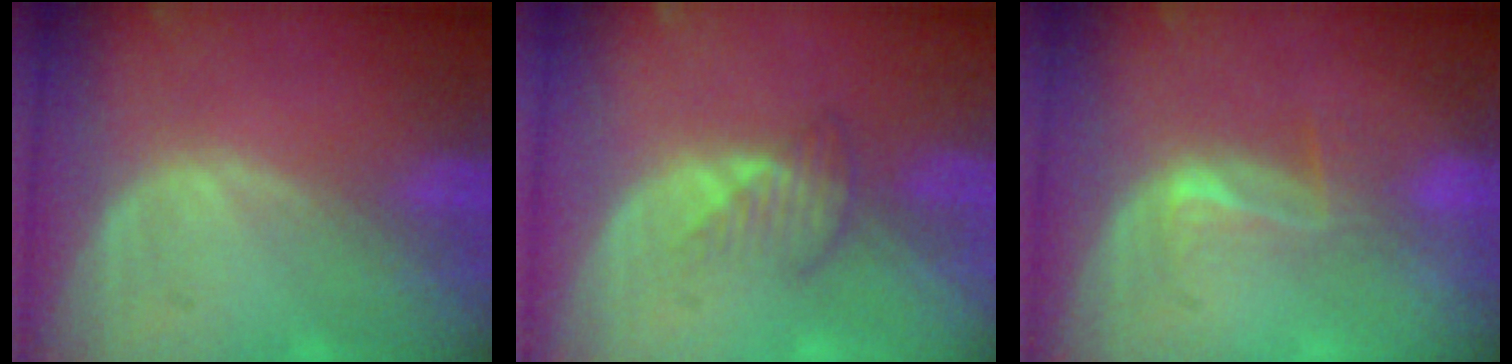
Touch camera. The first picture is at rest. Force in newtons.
{"total": 2.8, "press": 2.7, "slide": 0.8}
{"total": 3.0, "press": 2.7, "slide": 1.5}